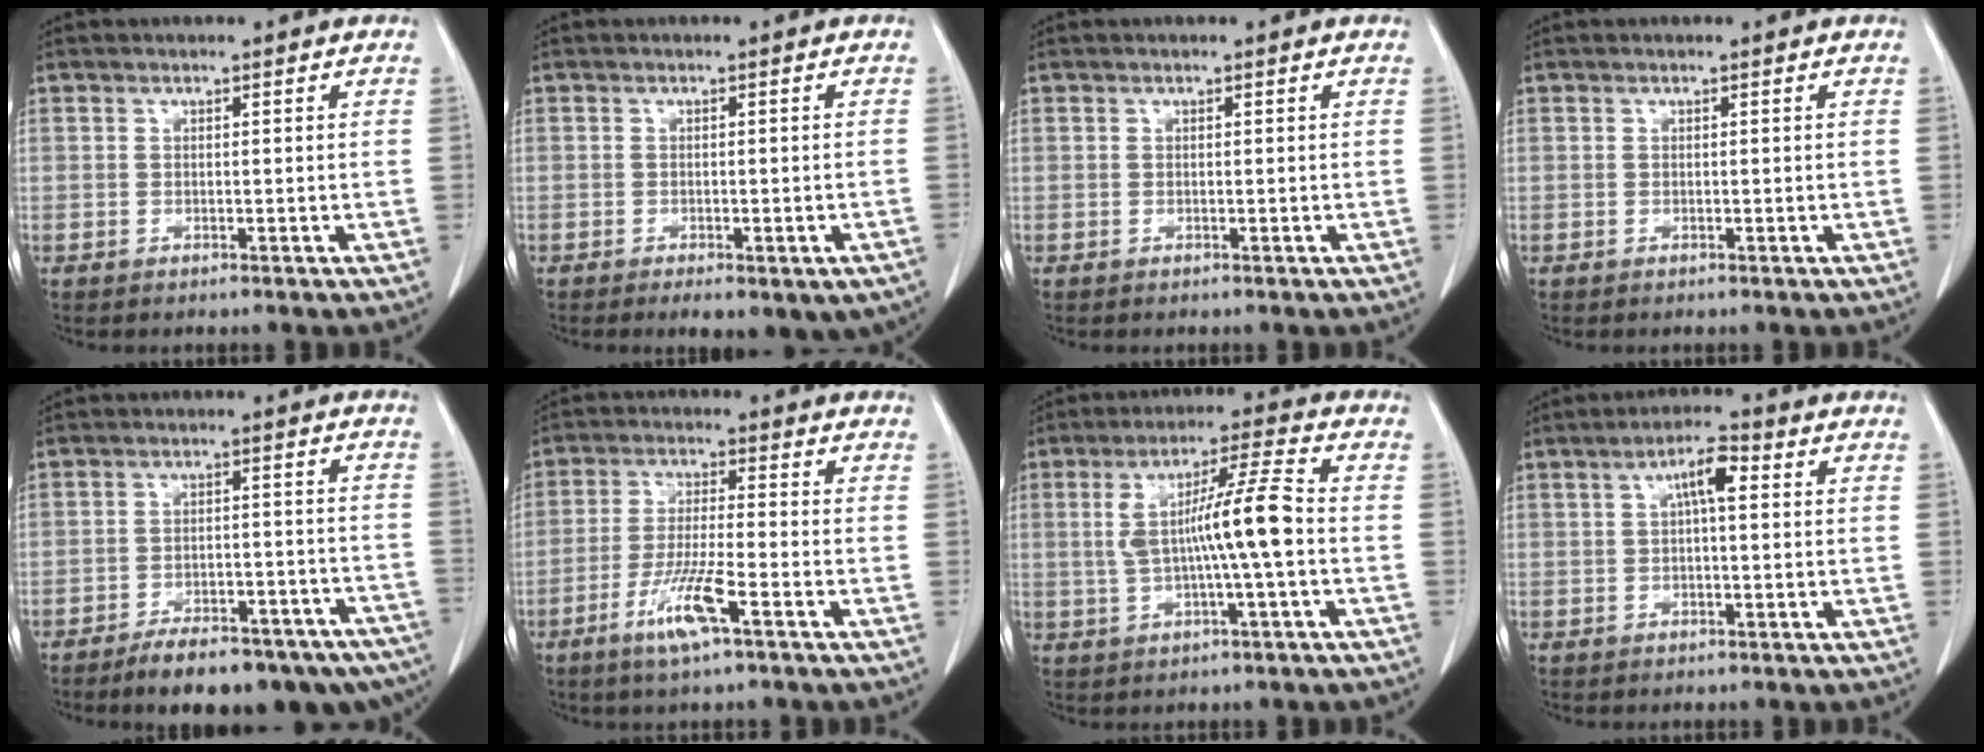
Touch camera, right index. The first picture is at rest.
{"total": 9.6, "force": [-6.2, 4.1, 6.2], "torque": [-0.080, -0.004, -0.073]}
{"total": 0.0}
{"total": 0.0}
{"total": 17.8, "force": [-14.2, 4.8, 9.5], "torque": [-0.079, 0.021, -0.187]}
{"total": 8.2, "force": [-4.2, 0.3, 7.0], "torque": [-0.140, -0.012, -0.080]}
{"total": 10.3, "force": [-0.2, 0.0, 10.3], "torque": [-0.189, 0.017, -0.005]}
{"total": 4.6, "force": [1.1, 1.1, 4.4], "torque": [-0.077, 0.016, 0.016]}